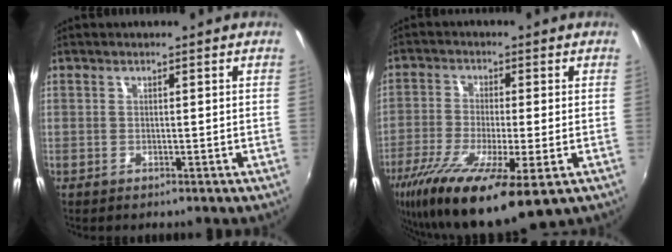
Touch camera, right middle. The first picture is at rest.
{"total": 15.9, "force": [-8.6, 3.3, 13.0], "torque": [-0.263, -0.063, -0.156]}